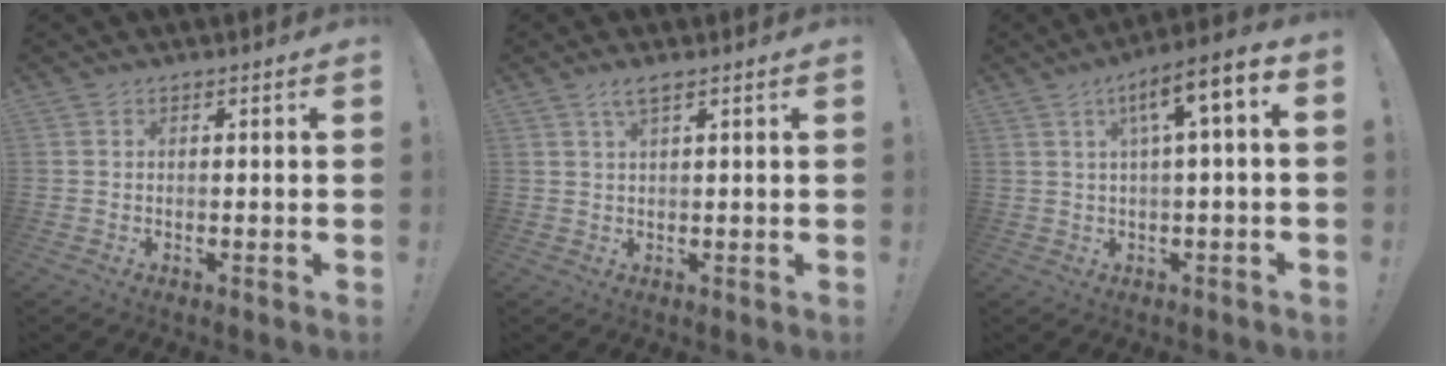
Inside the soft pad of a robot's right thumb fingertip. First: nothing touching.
{"total": 3.0, "force": [1.7, 0.5, 2.3], "torque": [-0.049, 0.000, 0.031]}
{"total": 9.0, "force": [2.1, 1.3, 8.7], "torque": [-0.136, -0.012, 0.031]}